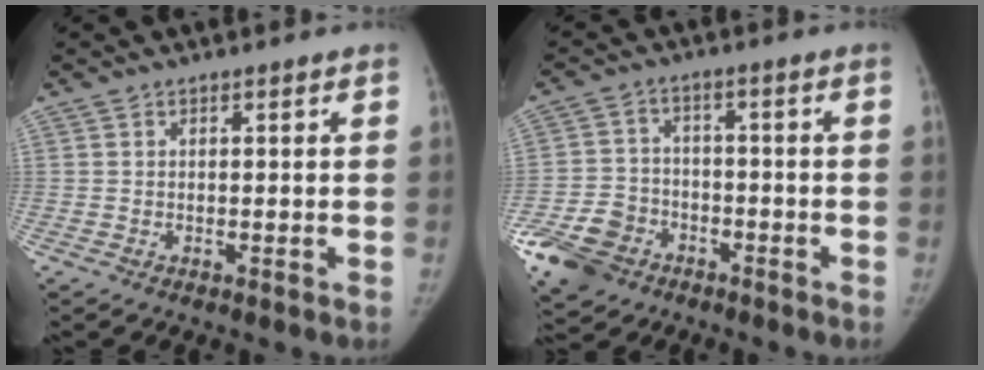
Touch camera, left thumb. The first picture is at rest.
{"total": 10.8, "force": [-5.7, 8.1, 4.2], "torque": [-0.080, 0.027, -0.100]}